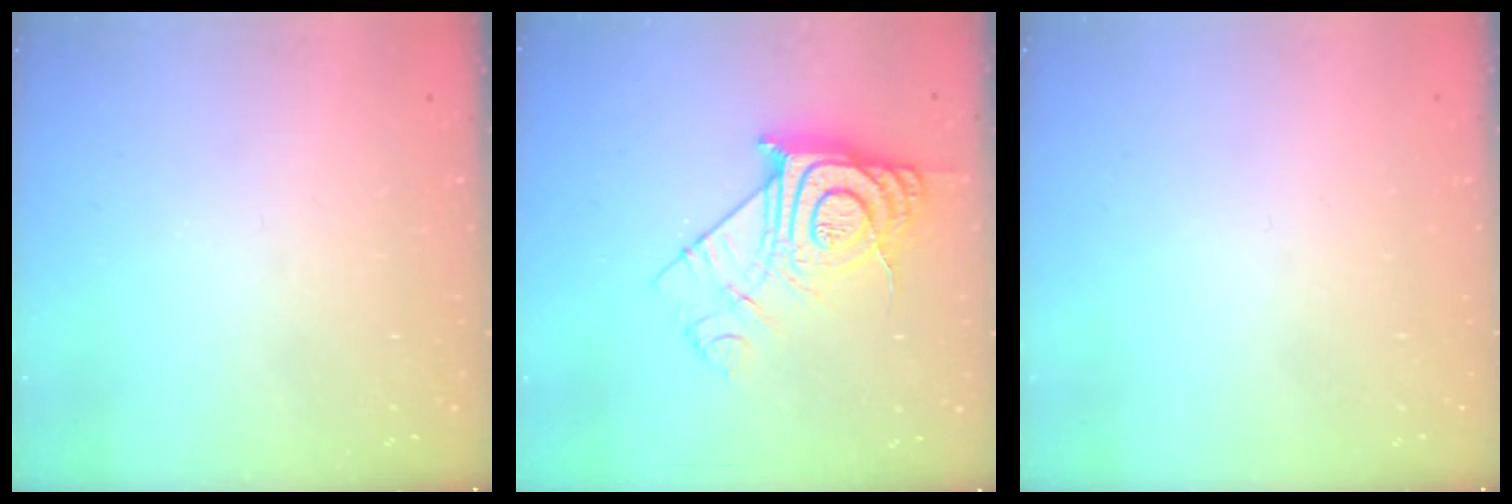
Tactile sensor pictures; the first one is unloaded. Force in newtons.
{"total": 15.3, "press": 15.2, "slide": 1.1}
{"total": 1.5, "press": 1.5, "slide": 0.1}